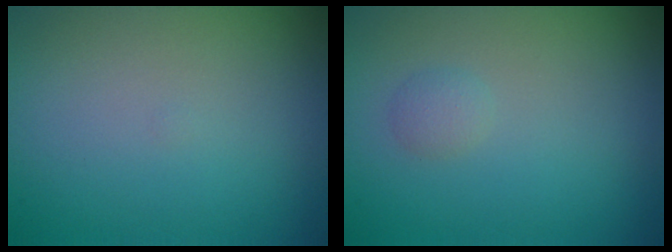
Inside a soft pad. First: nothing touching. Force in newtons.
{"total": 0.9, "press": 0.9, "slide": 0.0}